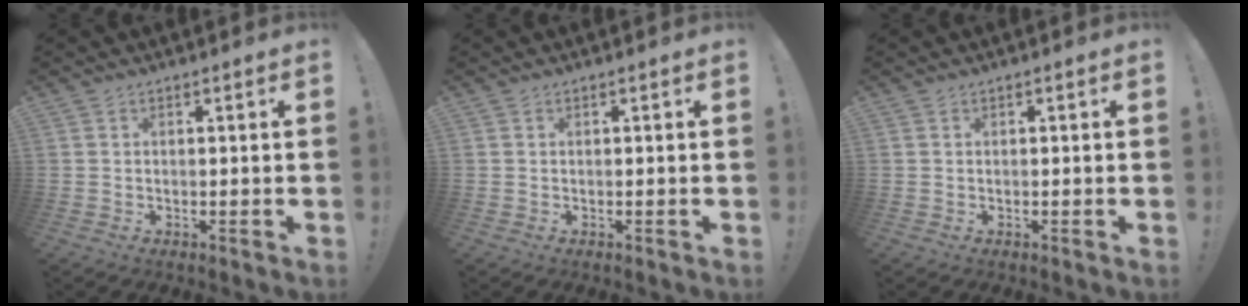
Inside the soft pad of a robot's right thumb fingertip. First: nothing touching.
{"total": 0.0}
{"total": 0.0}